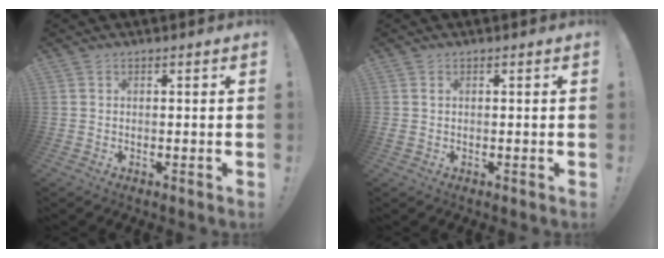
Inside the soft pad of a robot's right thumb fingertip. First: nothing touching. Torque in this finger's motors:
{"motor_torque": [0.00, 0.00, 0.03, -0.03, 0.00]}